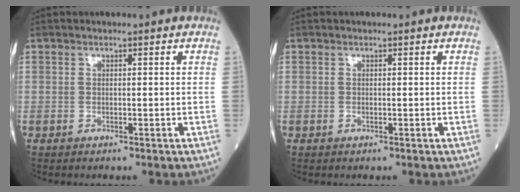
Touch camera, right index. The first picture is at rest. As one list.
[{"total": 0.0}]